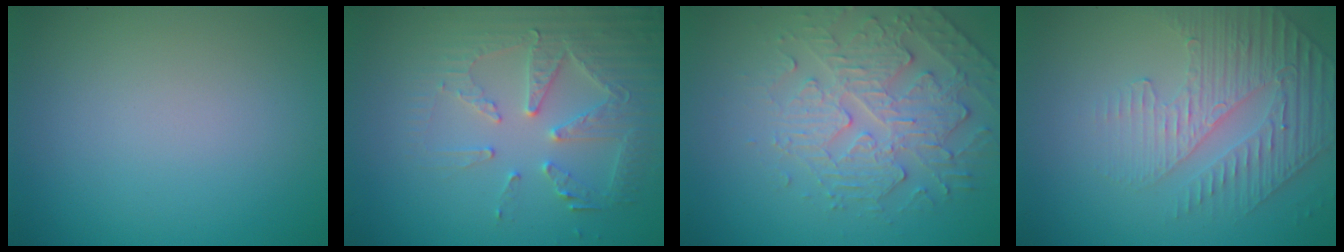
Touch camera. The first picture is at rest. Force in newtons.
{"total": 4.2, "press": 4.1, "slide": 1.0}
{"total": 4.8, "press": 3.6, "slide": 3.2}
{"total": 4.7, "press": 3.4, "slide": 3.3}